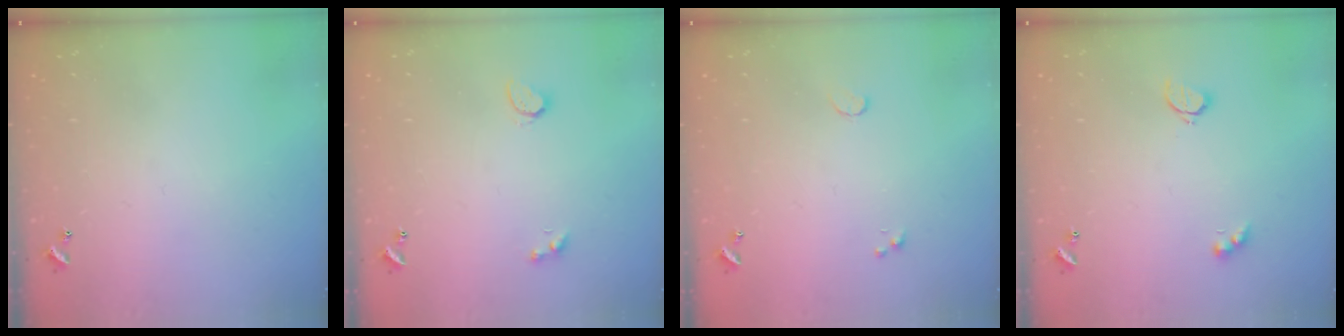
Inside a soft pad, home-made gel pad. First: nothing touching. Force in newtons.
{"total": 2.3, "press": 2.3, "slide": 0.5}
{"total": 0.5, "press": 0.4, "slide": 0.3}
{"total": 2.6, "press": 2.6, "slide": 0.5}